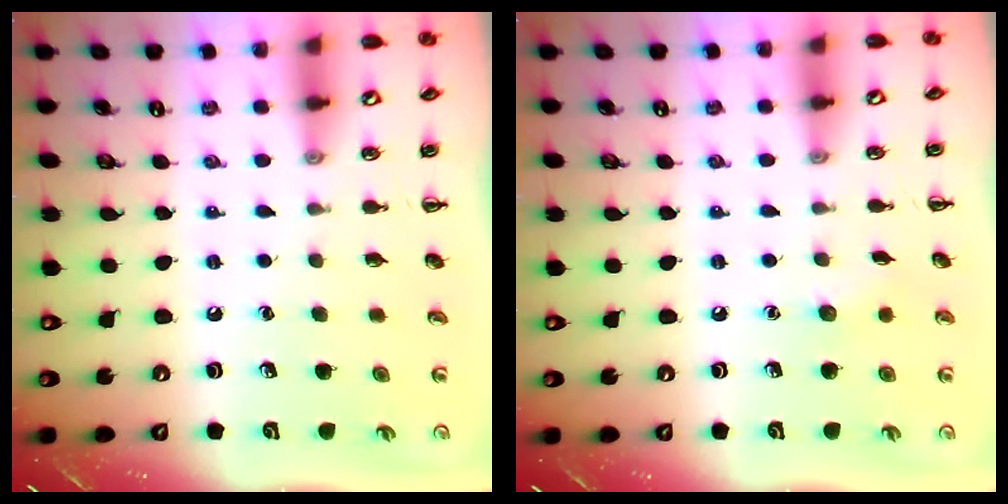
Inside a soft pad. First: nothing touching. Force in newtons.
{"total": 4.9, "press": 4.7, "slide": 1.3}